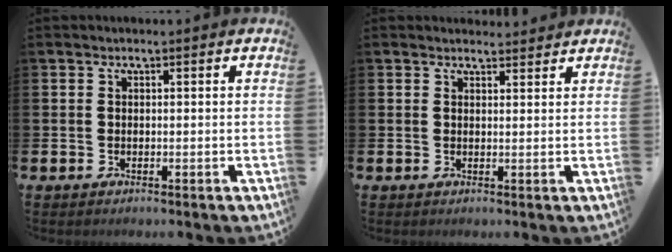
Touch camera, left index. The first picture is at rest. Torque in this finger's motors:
{"motor_torque": [0.77, -1.18, 0.09, -0.01]}